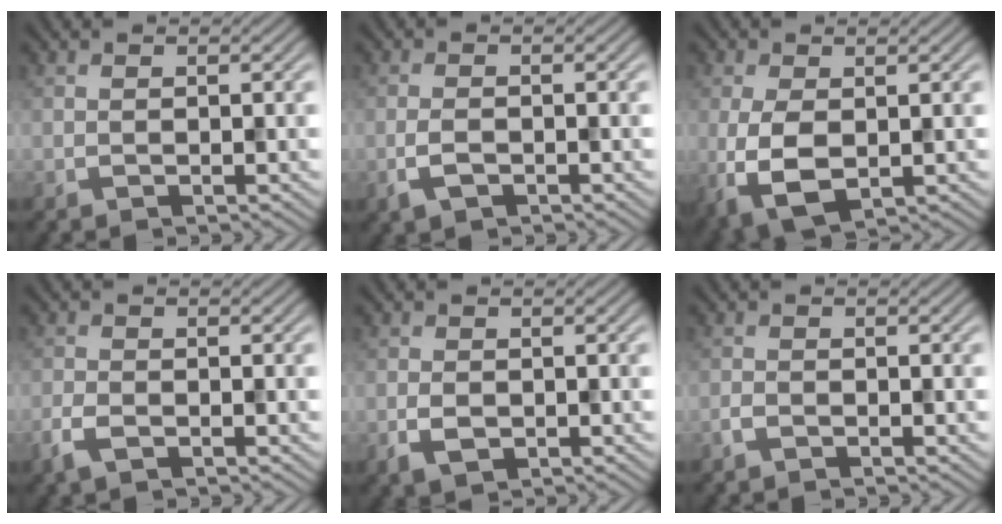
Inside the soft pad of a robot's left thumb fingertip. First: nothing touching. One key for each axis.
{"total": 2.3, "fx": -1.2, "fy": 1.1, "fz": 1.7, "tx": -0.039, "ty": -0.003, "tz": -0.025}
{"total": 6.0, "fx": -0.9, "fy": 3.4, "fz": 4.8, "tx": -0.121, "ty": -0.012, "tz": -0.013}
{"total": 2.5, "fx": -1.4, "fy": 1.2, "fz": 1.6, "tx": -0.042, "ty": -0.005, "tz": -0.033}
{"total": 2.3, "fx": -0.7, "fy": 1.6, "fz": 1.6, "tx": -0.035, "ty": -0.006, "tz": -0.013}
{"total": 1.1, "fx": -0.8, "fy": 0.4, "fz": 0.6, "tx": -0.012, "ty": 0.001, "tz": -0.017}